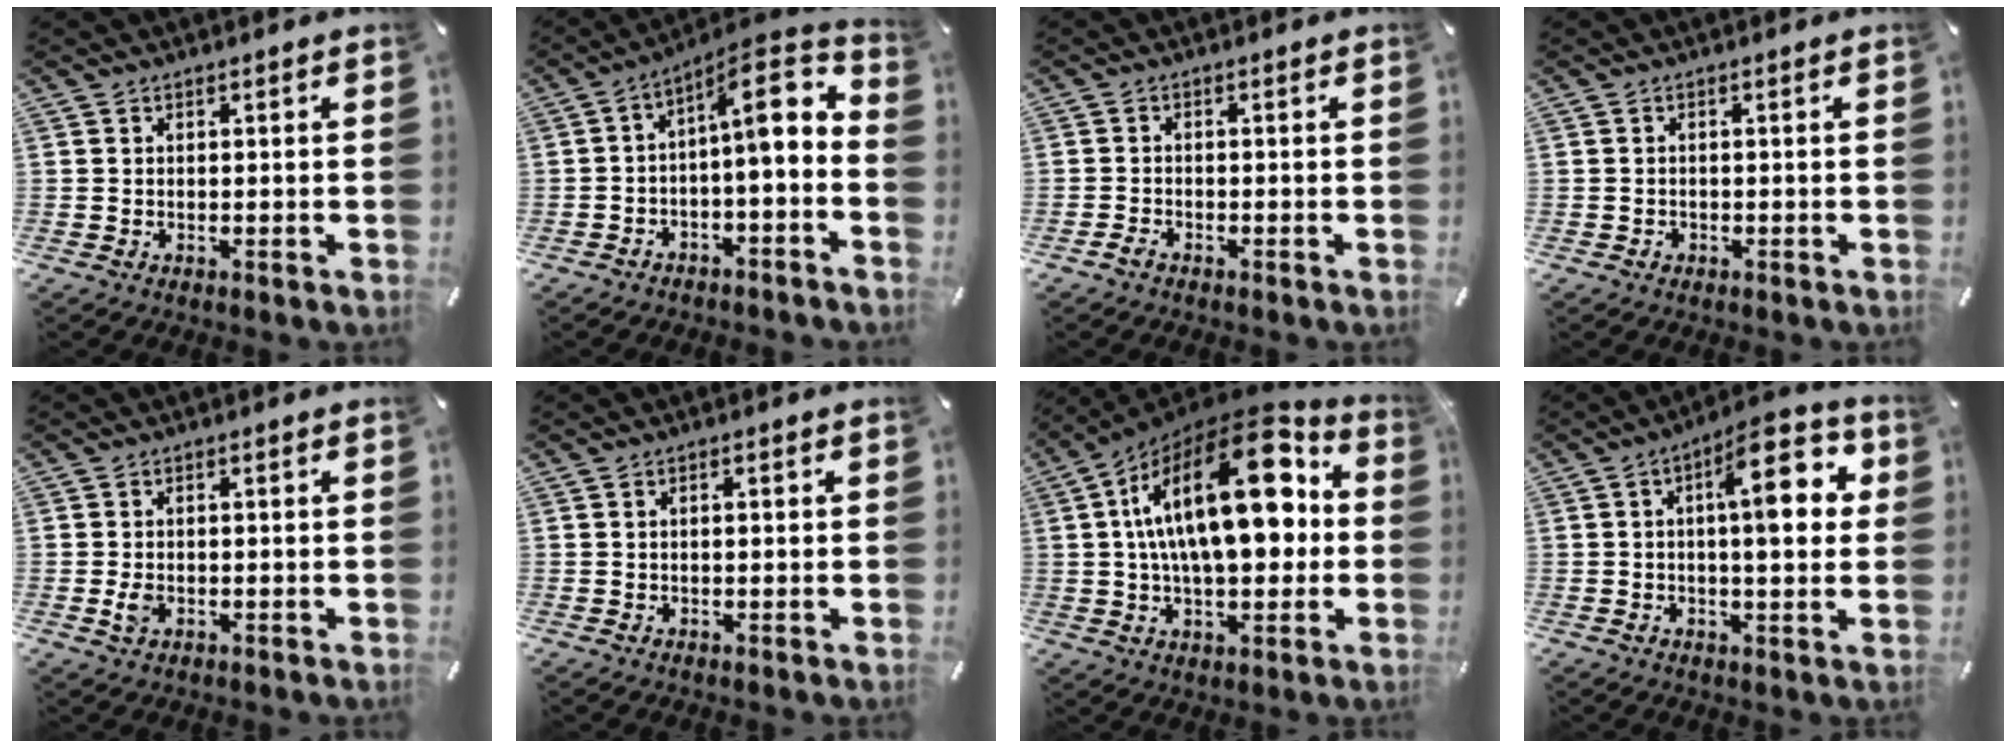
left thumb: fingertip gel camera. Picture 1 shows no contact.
{"total": 8.8, "force": [0.9, 2.9, 8.3], "torque": [-0.114, -0.030, 0.008]}
{"total": 1.4, "force": [-1.2, 0.5, 0.5], "torque": [-0.009, 0.004, -0.022]}
{"total": 0.6, "force": [-0.4, 0.5, 0.1], "torque": [-0.003, 0.003, -0.008]}
{"total": 2.5, "force": [-0.5, 1.6, 1.7], "torque": [-0.045, -0.002, -0.011]}
{"total": 0.9, "force": [0.0, 0.4, 0.8], "torque": [-0.016, 0.002, -0.001]}
{"total": 25.1, "force": [6.1, 11.9, 21.3], "torque": [-0.362, -0.031, 0.090]}
{"total": 14.2, "force": [3.8, 4.9, 12.8], "torque": [-0.171, -0.019, 0.054]}